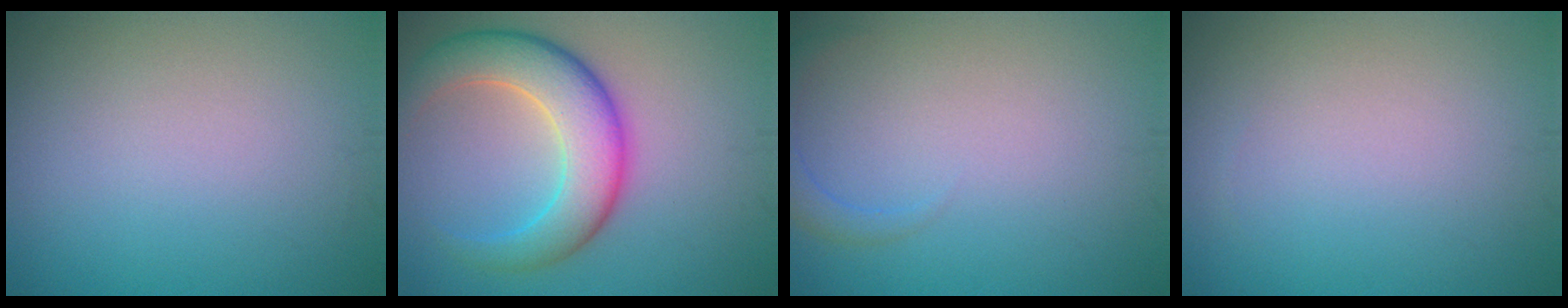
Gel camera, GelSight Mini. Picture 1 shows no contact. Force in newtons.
{"total": 6.7, "press": 6.7, "slide": 0.1}
{"total": 1.5, "press": 1.5, "slide": 0.1}
{"total": 0.0}